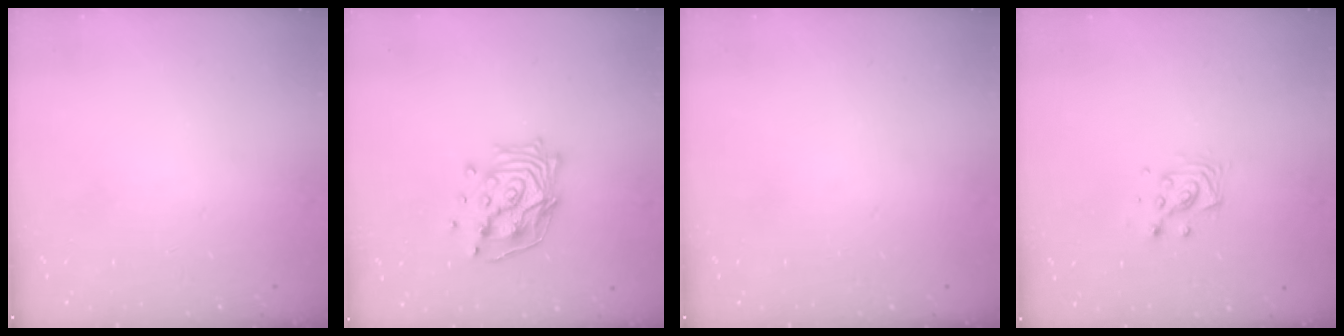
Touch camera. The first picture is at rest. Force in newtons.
{"total": 15.4, "press": 15.2, "slide": 1.9}
{"total": 0.0}
{"total": 6.3, "press": 6.3, "slide": 0.3}